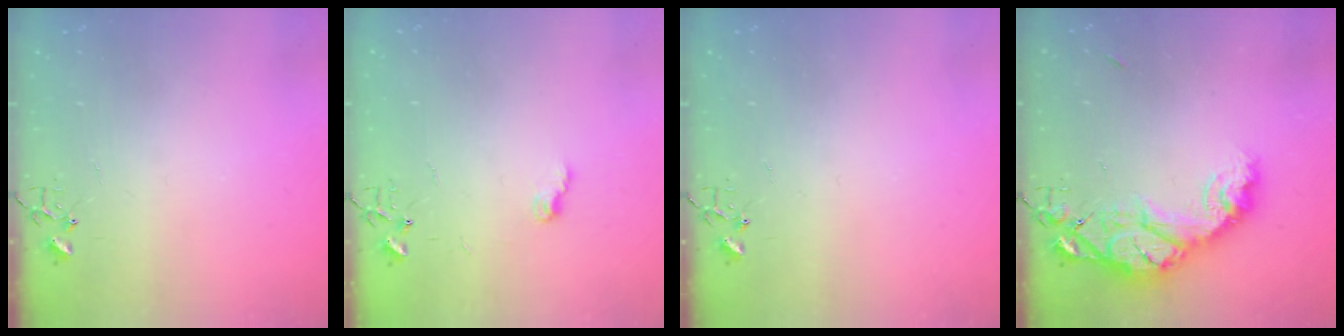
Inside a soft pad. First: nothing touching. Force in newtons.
{"total": 5.0, "press": 4.9, "slide": 0.7}
{"total": 0.0}
{"total": 15.7, "press": 15.7, "slide": 1.4}